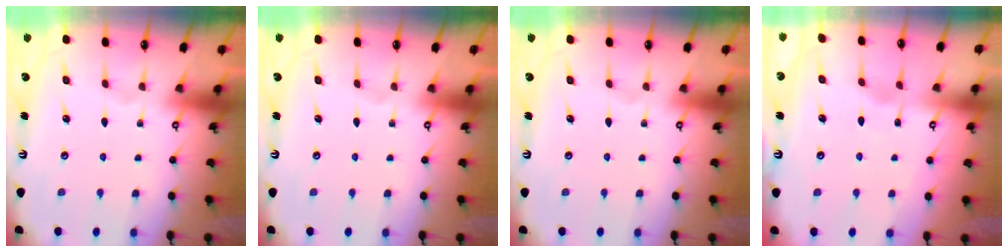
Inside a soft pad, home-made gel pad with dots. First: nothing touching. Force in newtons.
{"total": 0.0}
{"total": 0.0}
{"total": 2.0, "press": 2.0, "slide": 0.3}